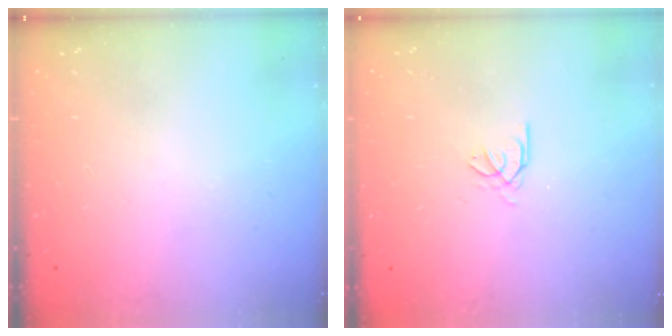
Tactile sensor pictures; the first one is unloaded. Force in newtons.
{"total": 0.9, "press": 0.8, "slide": 0.4}